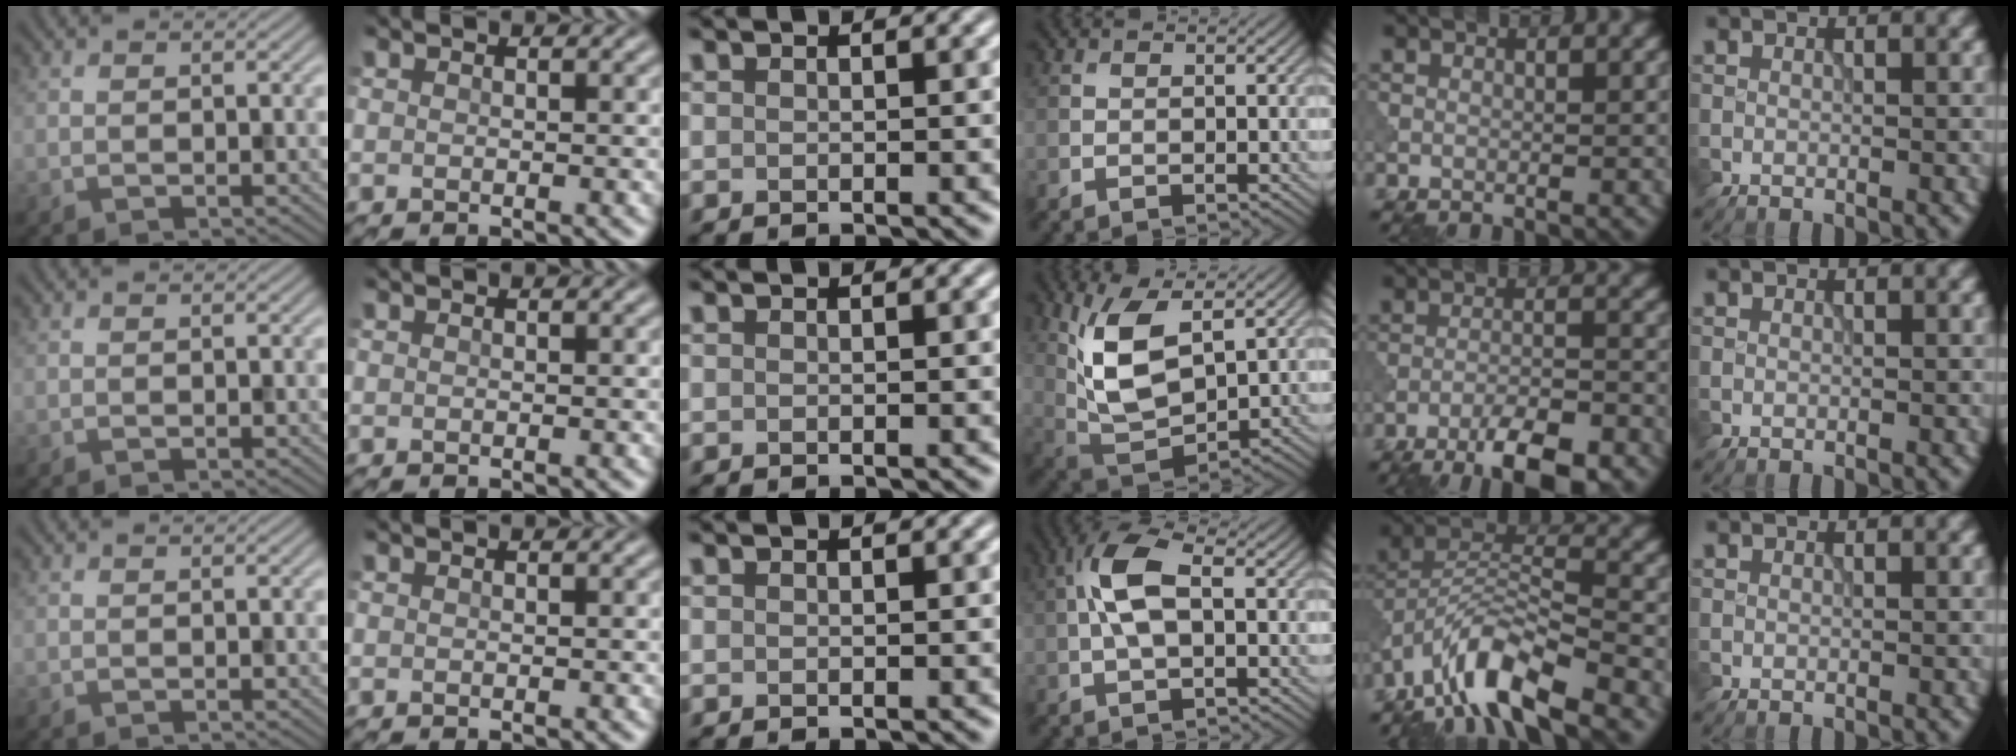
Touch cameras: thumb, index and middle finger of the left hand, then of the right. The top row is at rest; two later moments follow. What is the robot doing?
{"motion": "shake", "object": "bell"}